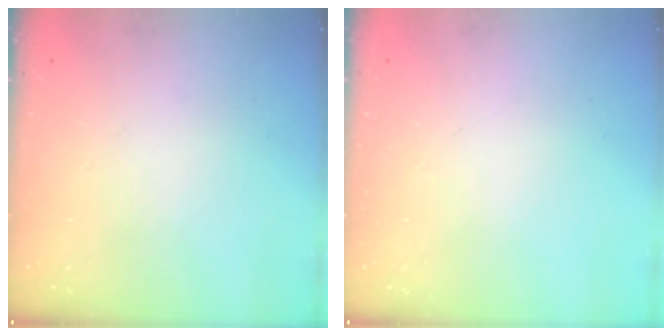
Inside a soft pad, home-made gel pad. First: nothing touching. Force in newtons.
{"total": 0.0}